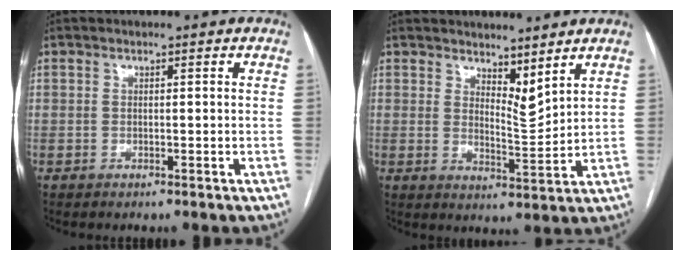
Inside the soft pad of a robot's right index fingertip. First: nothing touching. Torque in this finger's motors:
{"motor_torque": [-0.27, 0.23, -0.02, 0.00]}